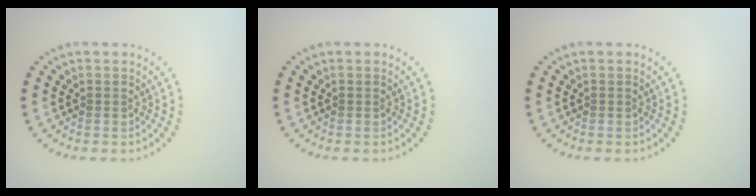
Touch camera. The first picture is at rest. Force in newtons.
{"total": 0.0}
{"total": 0.0}